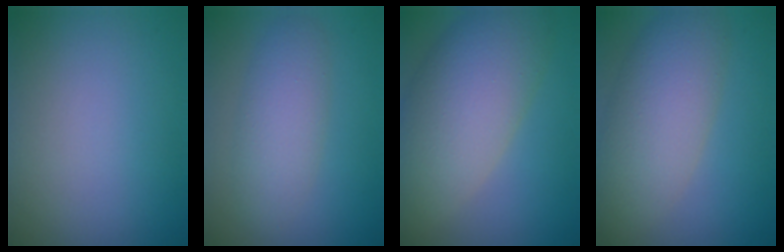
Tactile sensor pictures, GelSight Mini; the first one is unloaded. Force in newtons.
{"total": 4.0, "press": 4.0, "slide": 0.0}
{"total": 9.5, "press": 9.5, "slide": 0.8}
{"total": 6.9, "press": 6.9, "slide": 0.5}